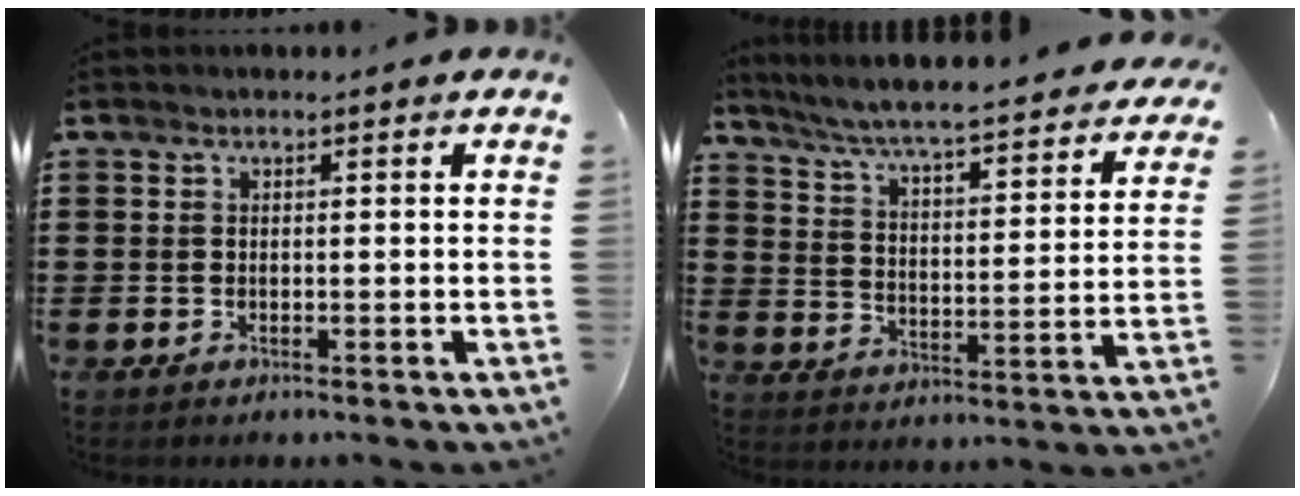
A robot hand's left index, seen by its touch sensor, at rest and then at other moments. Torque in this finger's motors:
{"motor_torque": [2.14, 0.00, 0.50, 0.21]}